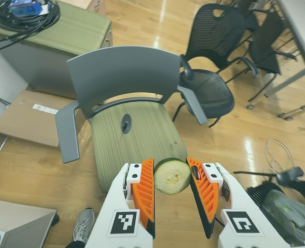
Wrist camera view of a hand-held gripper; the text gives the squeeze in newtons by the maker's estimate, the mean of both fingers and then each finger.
{"total": 10.4, "left": 11.1, "right": 9.7}